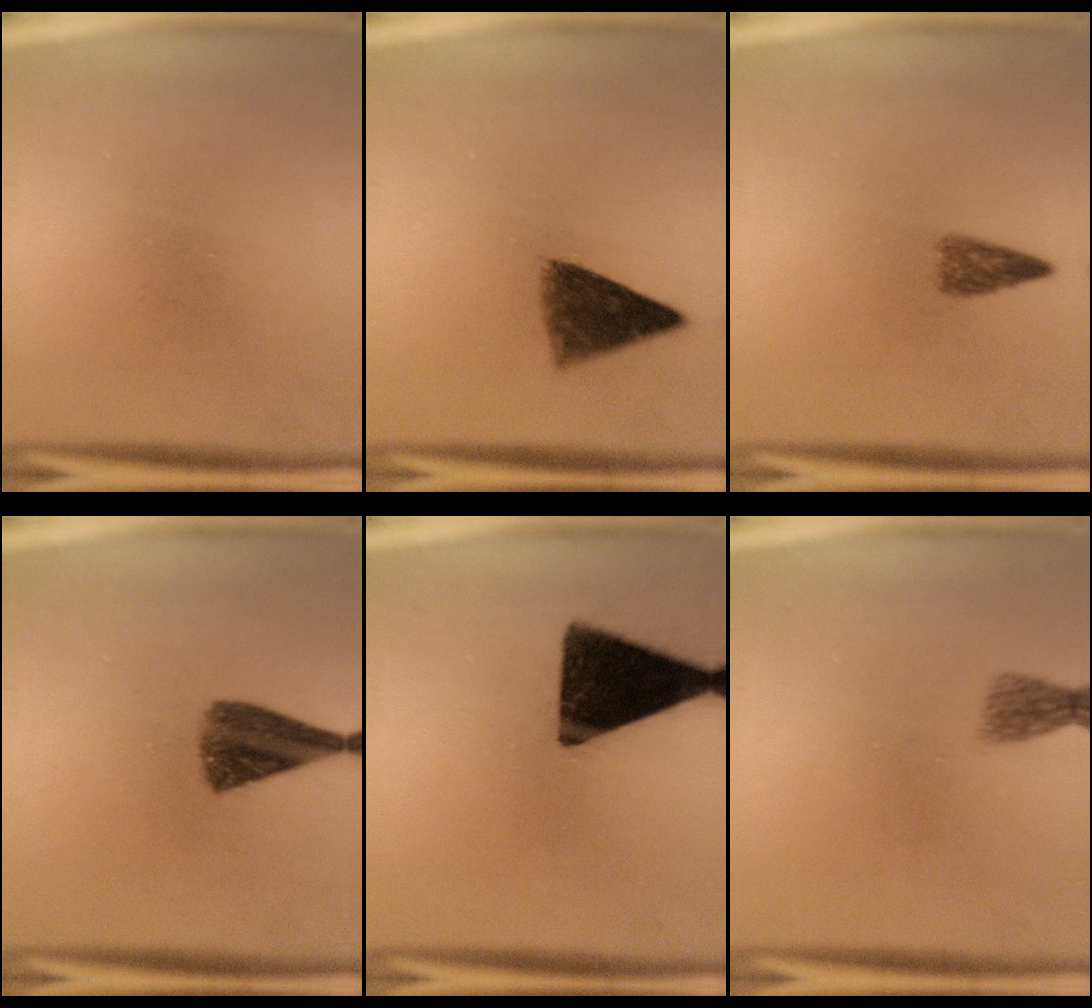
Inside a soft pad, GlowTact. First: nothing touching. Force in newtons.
{"total": 7.1}
{"total": 2.5}
{"total": 7.6}
{"total": 16.3}
{"total": 2.4}